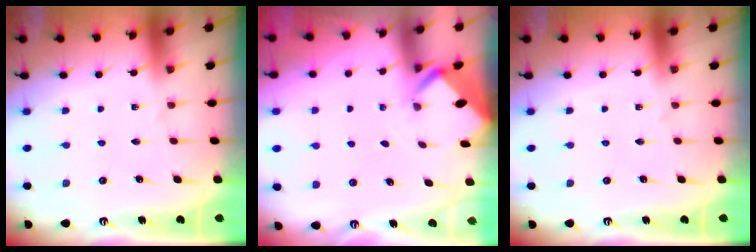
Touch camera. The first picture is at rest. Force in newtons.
{"total": 2.3, "press": 2.3, "slide": 0.2}
{"total": 0.0}